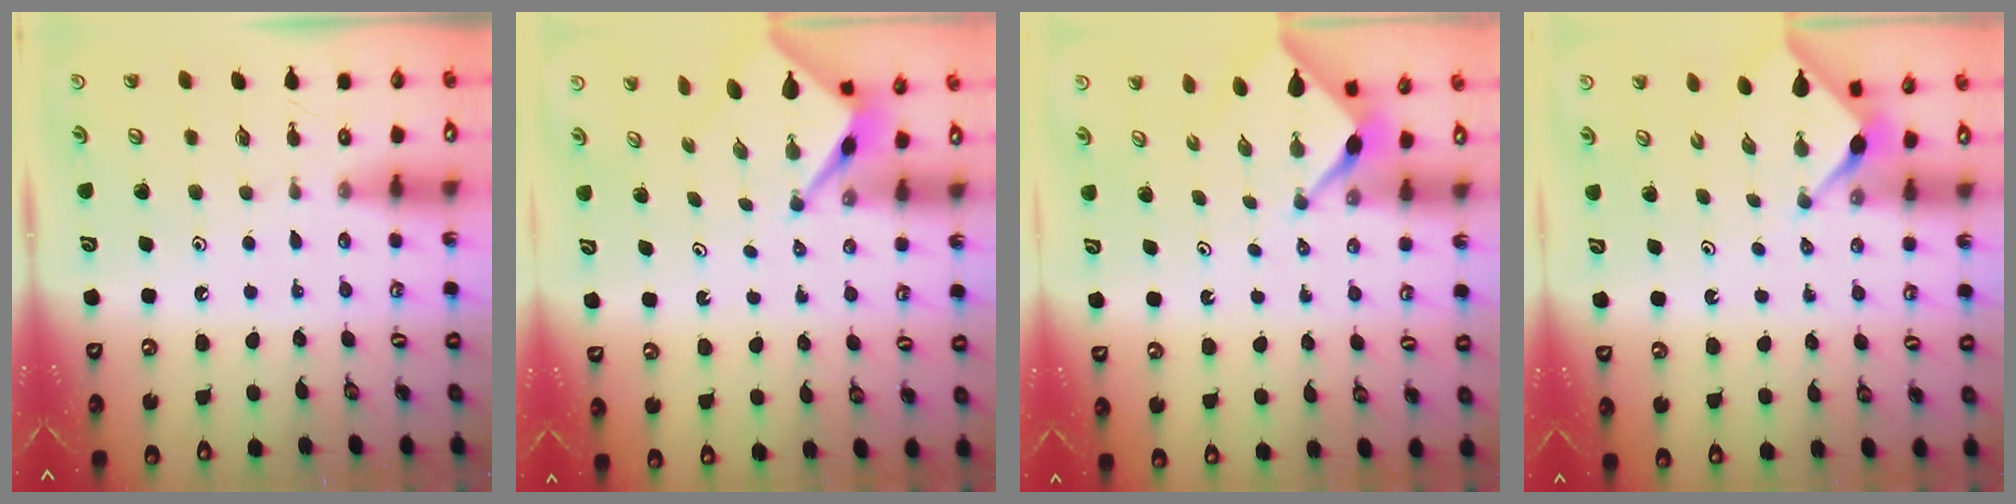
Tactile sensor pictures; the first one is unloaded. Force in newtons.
{"total": 3.0, "press": 3.0, "slide": 0.1}
{"total": 2.3, "press": 2.3, "slide": 0.3}
{"total": 3.1, "press": 3.1, "slide": 0.2}